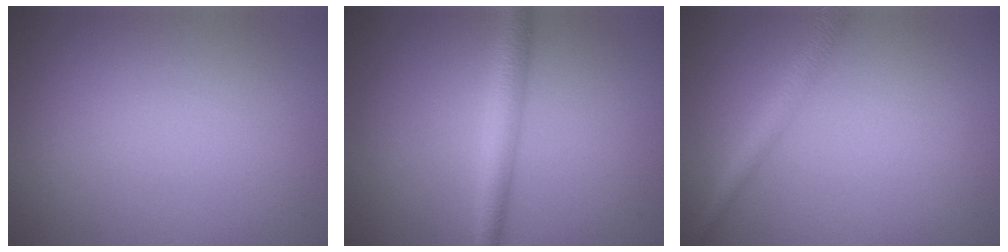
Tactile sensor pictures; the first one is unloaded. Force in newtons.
{"total": 2.7, "press": 2.7, "slide": 0.1}
{"total": 2.2, "press": 2.2, "slide": 0.1}